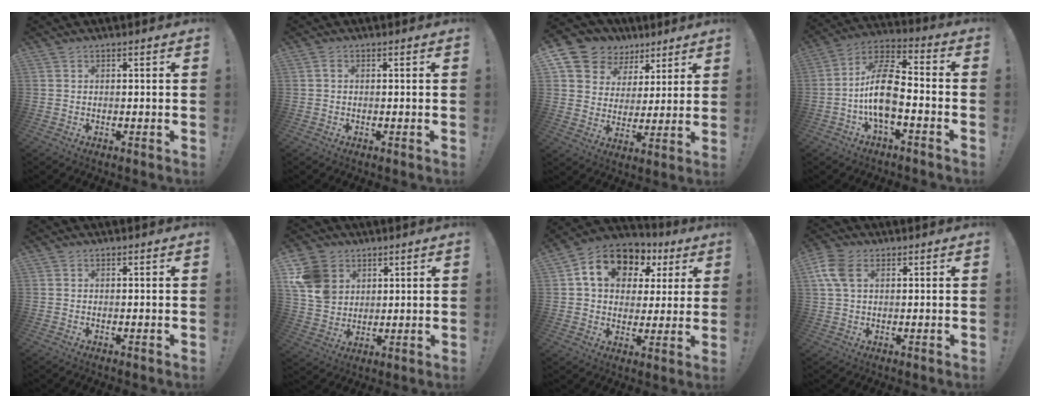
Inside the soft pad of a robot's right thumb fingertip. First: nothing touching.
{"total": 0.7, "force": [-0.1, 0.3, 0.6], "torque": [-0.013, 0.002, -0.002]}
{"total": 10.9, "force": [6.8, 8.1, 2.5], "torque": [-0.043, -0.052, 0.134]}
{"total": 15.0, "force": [-3.7, 6.9, 12.8], "torque": [-0.241, 0.025, -0.064]}
{"total": 0.0}
{"total": 13.2, "force": [5.1, 10.8, 5.5], "torque": [-0.100, -0.018, 0.105]}
{"total": 15.6, "force": [6.5, 11.3, 8.6], "torque": [-0.134, -0.017, 0.123]}
{"total": 7.6, "force": [2.8, 4.7, 5.3], "torque": [-0.108, 0.001, 0.055]}